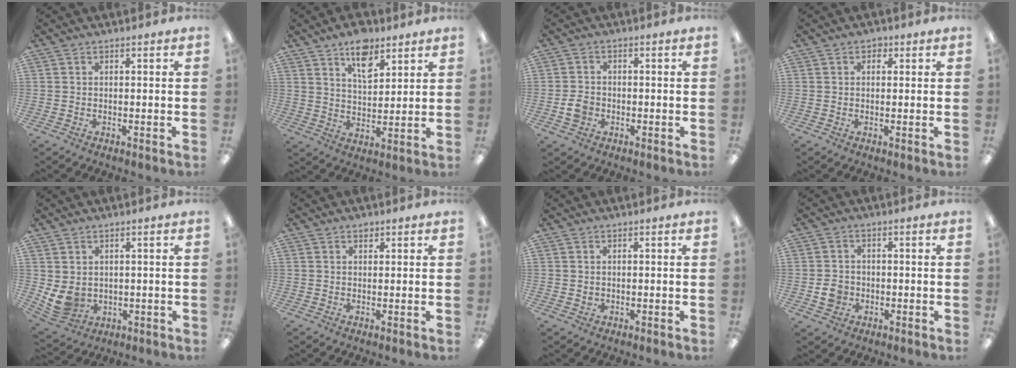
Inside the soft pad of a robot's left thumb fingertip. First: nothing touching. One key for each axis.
{"total": 9.4, "fx": 6.5, "fy": 4.8, "fz": 4.8, "tx": -0.063, "ty": -0.033, "tz": 0.112}
{"total": 3.8, "fx": -1.3, "fy": 3.1, "fz": 1.7, "tx": -0.034, "ty": 0.005, "tz": -0.024}
{"total": 1.5, "fx": 0.6, "fy": 1.2, "fz": 0.6, "tx": 0.003, "ty": -0.002, "tz": 0.006}
{"total": 5.9, "fx": 0.8, "fy": 5.0, "fz": 3.0, "tx": -0.075, "ty": -0.008, "tz": 0.017}
{"total": 1.2, "fx": 0.8, "fy": 0.8, "fz": 0.2, "tx": 0.004, "ty": -0.002, "tz": 0.014}
{"total": 0.8, "fx": 0.1, "fy": 0.7, "fz": -0.1, "tx": 0.001, "ty": 0.003, "tz": 0.001}
{"total": 4.2, "fx": -1.2, "fy": 3.8, "fz": 1.5, "tx": -0.015, "ty": 0.004, "tz": -0.019}